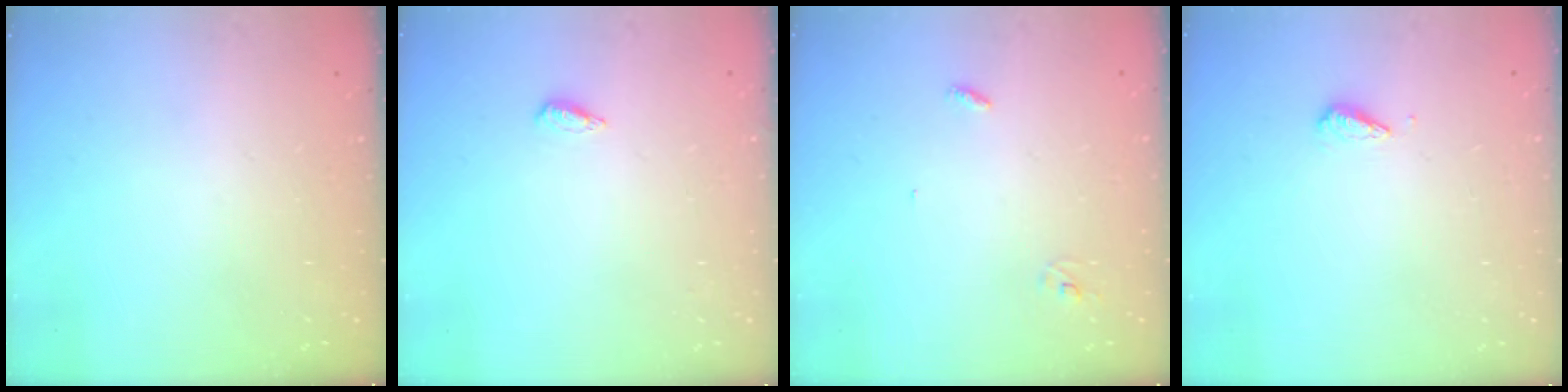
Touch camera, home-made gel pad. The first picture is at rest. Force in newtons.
{"total": 3.1, "press": 3.0, "slide": 0.6}
{"total": 2.8, "press": 2.8, "slide": 0.3}
{"total": 3.6, "press": 3.6, "slide": 0.5}